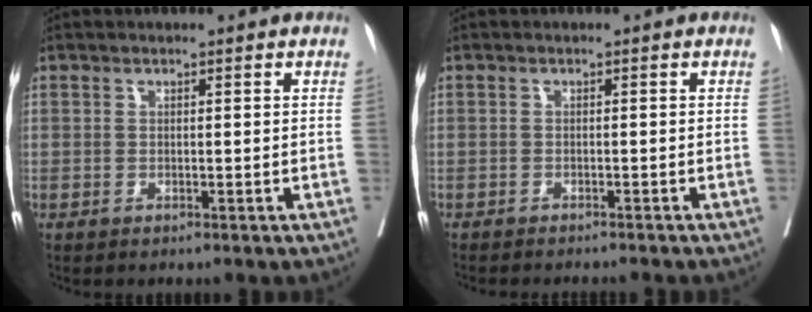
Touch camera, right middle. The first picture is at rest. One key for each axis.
{"total": 6.3, "fx": -5.8, "fy": 0.6, "fz": 2.4, "tx": -0.019, "ty": -0.011, "tz": -0.073}